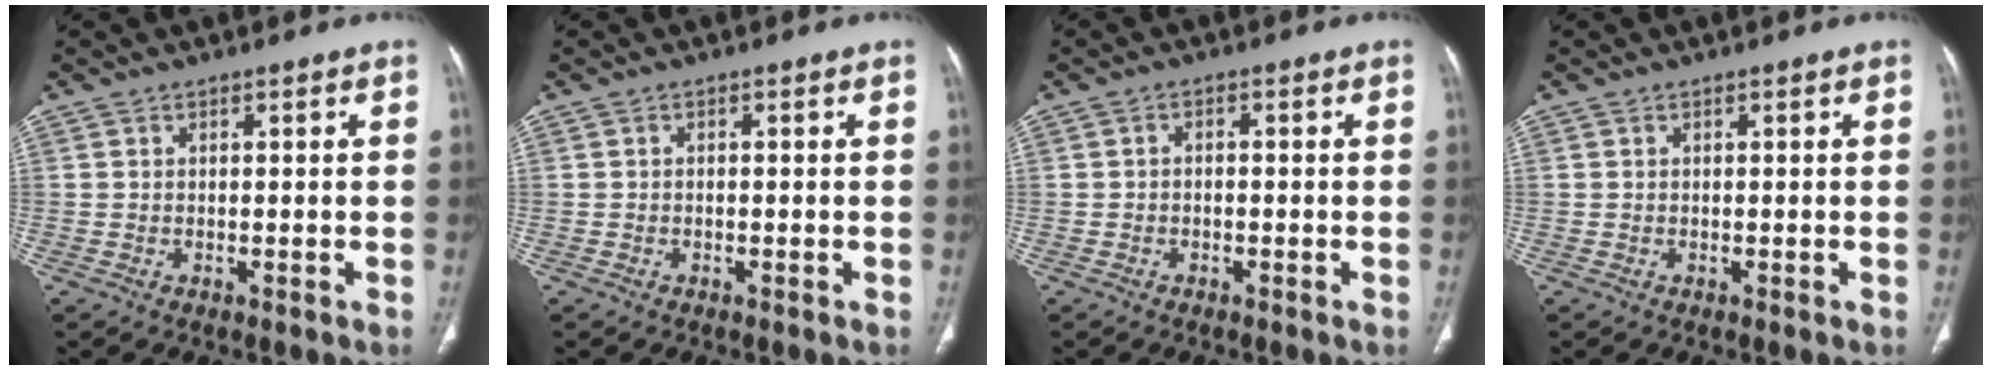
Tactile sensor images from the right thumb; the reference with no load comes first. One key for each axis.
{"total": 0.0}
{"total": 0.9, "fx": -0.4, "fy": 0.6, "fz": 0.5, "tx": -0.005, "ty": 0.005, "tz": -0.011}
{"total": 0.0}